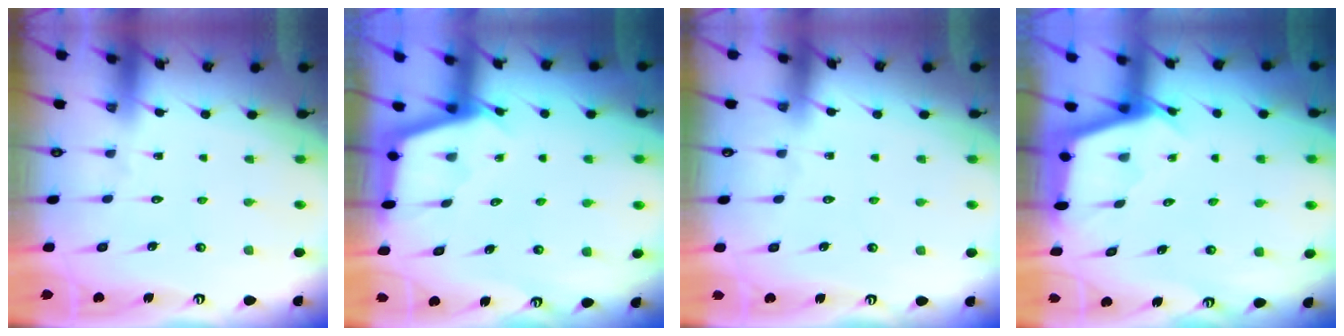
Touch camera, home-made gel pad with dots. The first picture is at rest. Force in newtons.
{"total": 2.5, "press": 2.5, "slide": 0.1}
{"total": 1.9, "press": 1.9, "slide": 0.3}
{"total": 2.5, "press": 2.5, "slide": 0.3}